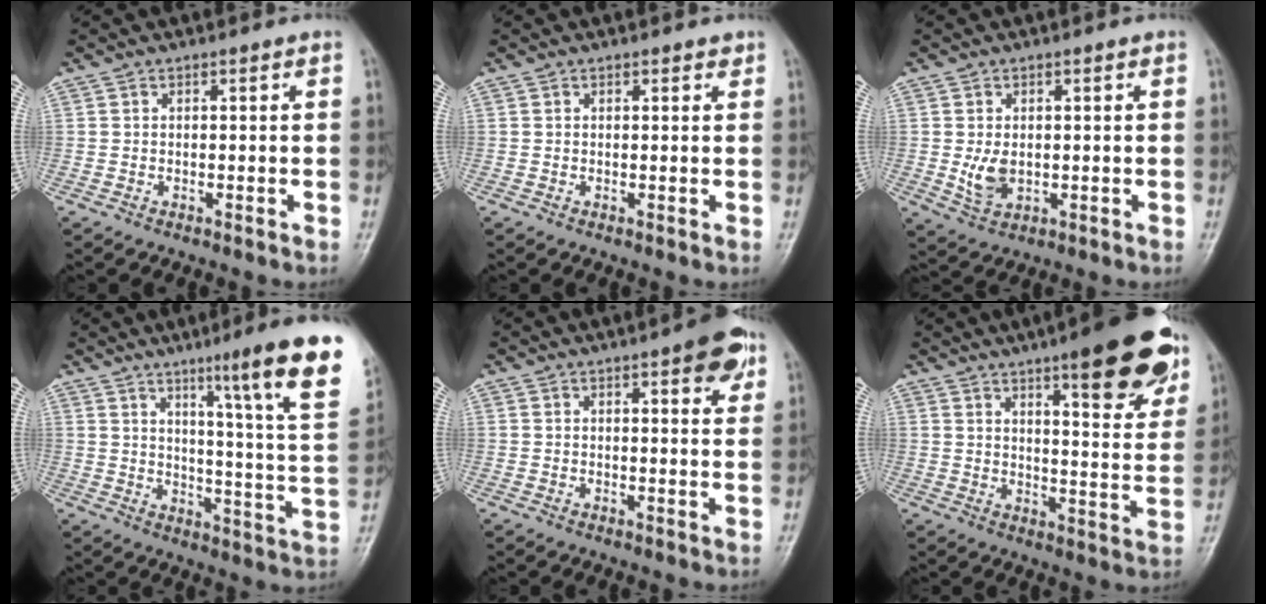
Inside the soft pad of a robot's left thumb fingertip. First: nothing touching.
{"total": 1.0, "force": [0.8, 0.4, 0.4], "torque": [-0.004, -0.005, 0.007]}
{"total": 4.3, "force": [0.1, 2.8, 3.2], "torque": [-0.052, -0.010, 0.012]}
{"total": 19.7, "force": [11.3, 0.5, 16.1], "torque": [-0.204, -0.055, 0.152]}
{"total": 6.7, "force": [3.6, 1.9, 5.3], "torque": [-0.054, -0.012, 0.040]}
{"total": 18.6, "force": [11.0, 4.6, 14.3], "torque": [-0.151, -0.052, 0.150]}